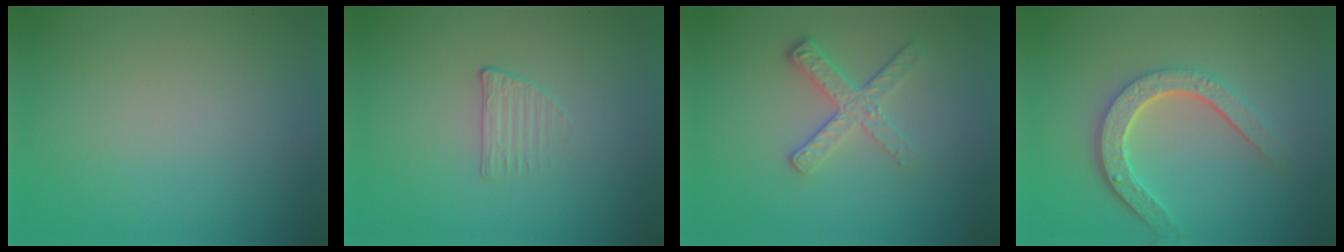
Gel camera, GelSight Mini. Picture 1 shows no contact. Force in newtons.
{"total": 1.2, "press": 0.6, "slide": 1.0}
{"total": 2.8, "press": 2.5, "slide": 1.3}
{"total": 4.7, "press": 3.6, "slide": 3.1}